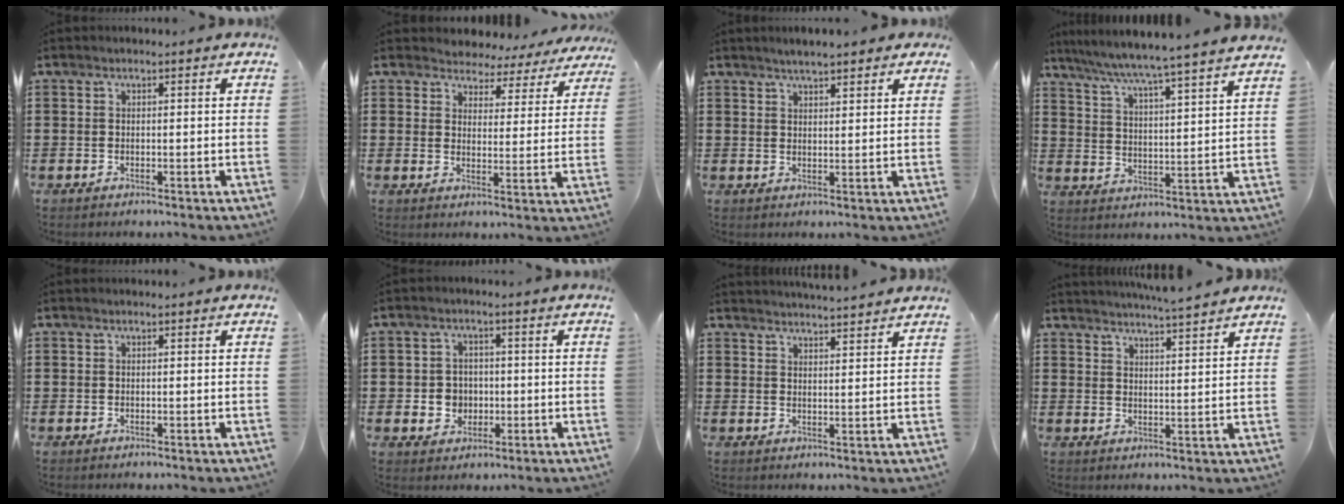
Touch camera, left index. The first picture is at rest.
{"total": 4.1, "force": [3.9, 1.3, -0.1], "torque": [-0.024, -0.023, 0.065]}
{"total": 2.8, "force": [2.5, 0.4, 1.2], "torque": [-0.029, 0.003, 0.045]}
{"total": 5.4, "force": [4.7, -1.5, 2.1], "torque": [-0.063, -0.044, 0.071]}
{"total": 0.0}
{"total": 3.8, "force": [-0.5, 3.5, 1.3], "torque": [-0.039, 0.007, -0.012]}
{"total": 3.1, "force": [3.1, -0.4, -0.1], "torque": [-0.008, -0.015, 0.057]}
{"total": 3.9, "force": [3.8, -0.6, 0.6], "torque": [-0.024, -0.018, 0.068]}